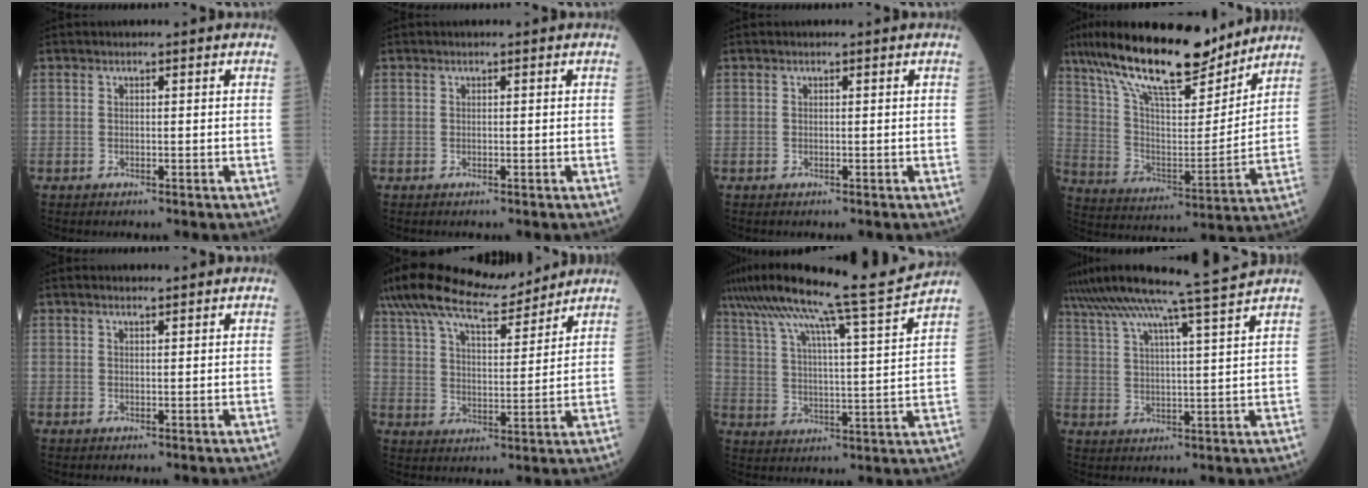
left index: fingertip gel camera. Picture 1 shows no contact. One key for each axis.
{"total": 0.0}
{"total": 0.0}
{"total": 19.3, "fx": 15.6, "fy": 4.5, "fz": 10.5, "tx": -0.191, "ty": 0.011, "tz": 0.275}
{"total": 0.9, "fx": 0.7, "fy": 0.2, "fz": 0.4, "tx": -0.014, "ty": 0.007, "tz": 0.014}
{"total": 15.0, "fx": 13.2, "fy": 2.8, "fz": 6.6, "tx": -0.129, "ty": 0.024, "tz": 0.225}
{"total": 17.9, "fx": 15.5, "fy": -2.1, "fz": 8.9, "tx": -0.162, "ty": -0.017, "tz": 0.236}
{"total": 15.2, "fx": 13.2, "fy": -2.7, "fz": 6.9, "tx": -0.127, "ty": -0.025, "tz": 0.200}